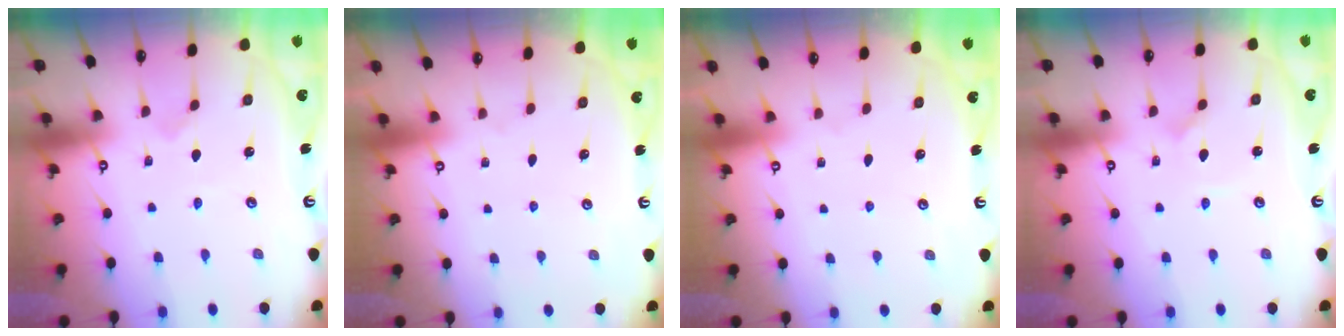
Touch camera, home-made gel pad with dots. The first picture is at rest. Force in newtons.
{"total": 0.0}
{"total": 0.0}
{"total": 0.0}